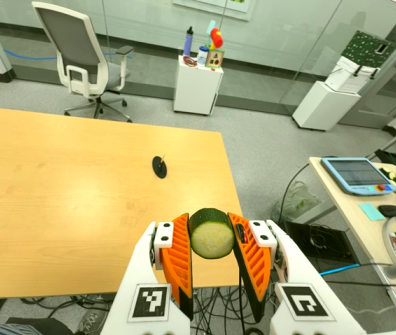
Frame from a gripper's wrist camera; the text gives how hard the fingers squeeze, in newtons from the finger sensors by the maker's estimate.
{"total": 13.3, "left": 14.3, "right": 12.3}